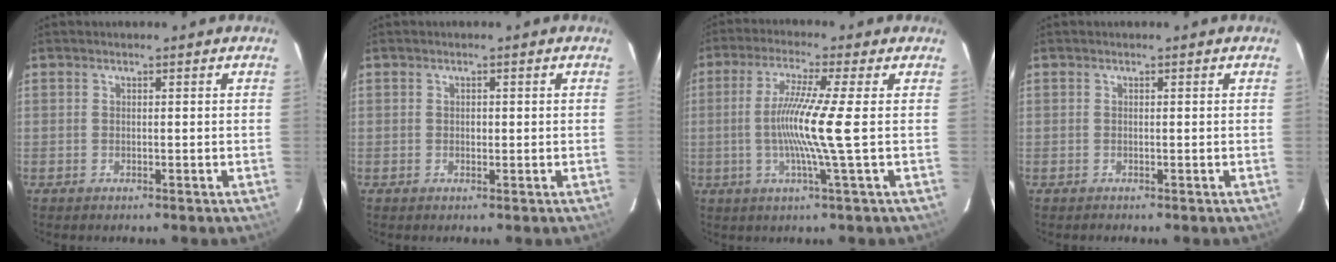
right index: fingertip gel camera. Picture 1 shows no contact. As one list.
[{"total": 0.7, "force": [0.0, 0.5, 0.5], "torque": [-0.010, 0.001, 0.000]}, {"total": 9.1, "force": [-0.5, -2.0, 8.9], "torque": [-0.176, -0.013, -0.010]}, {"total": 0.0}]